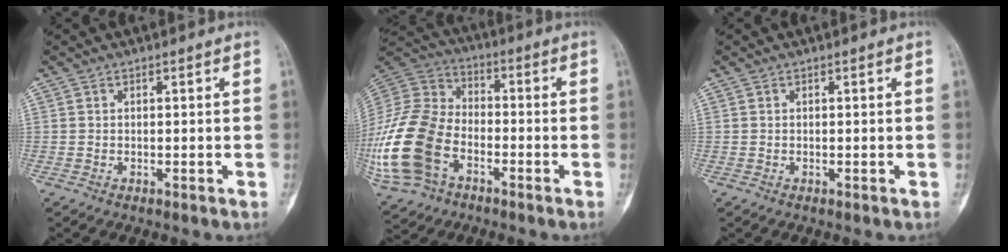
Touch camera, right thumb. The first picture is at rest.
{"total": 24.4, "force": [-8.0, 16.5, 16.0], "torque": [-0.395, 0.031, -0.144]}
{"total": 0.0}